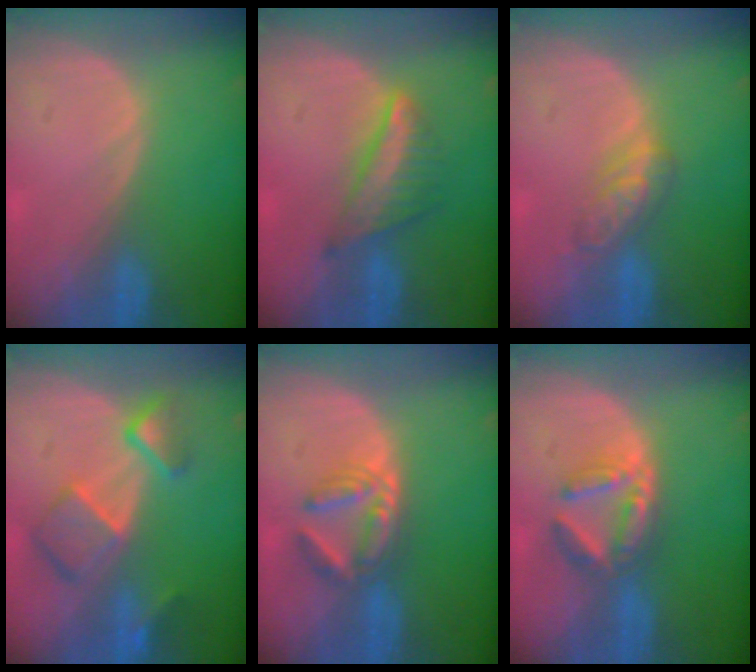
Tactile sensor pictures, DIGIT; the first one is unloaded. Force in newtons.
{"total": 6.3, "press": 5.8, "slide": 2.6}
{"total": 4.5, "press": 4.5, "slide": 0.5}
{"total": 7.9, "press": 6.8, "slide": 3.9}
{"total": 6.2, "press": 5.7, "slide": 2.5}
{"total": 5.9, "press": 5.6, "slide": 1.7}